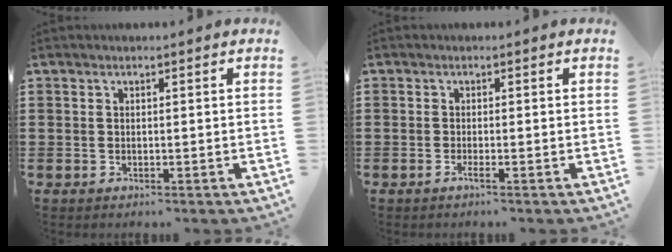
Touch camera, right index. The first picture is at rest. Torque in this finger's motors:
{"motor_torque": [0.23, 0.25, 0.04, 0.03]}